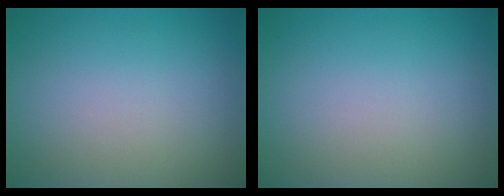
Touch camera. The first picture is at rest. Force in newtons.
{"total": 0.0}